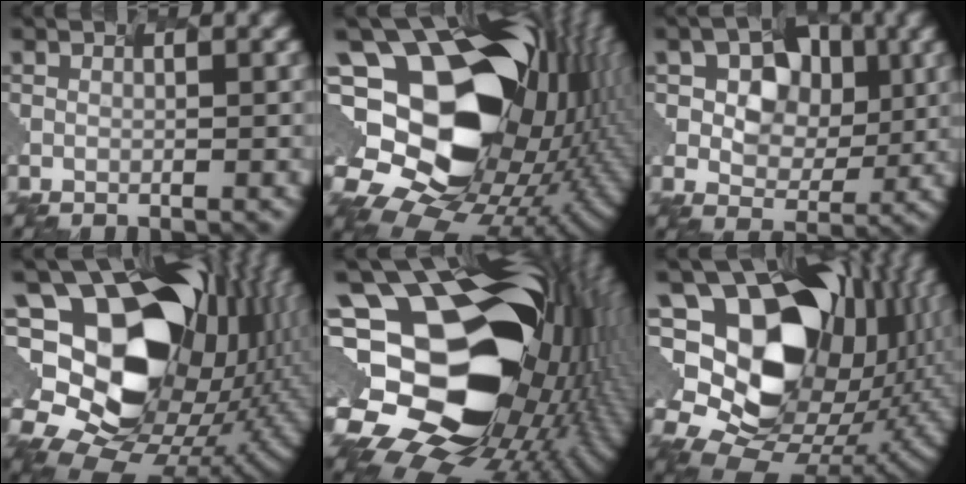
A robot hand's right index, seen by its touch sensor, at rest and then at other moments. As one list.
[{"total": 19.9, "force": [1.0, 14.7, 13.5], "torque": [-0.228, 0.021, 0.015]}, {"total": 4.9, "force": [0.5, 3.9, 2.9], "torque": [-0.055, 0.001, 0.011]}, {"total": 18.3, "force": [1.8, 13.3, 12.4], "torque": [-0.222, 0.023, 0.043]}, {"total": 20.4, "force": [-0.9, 14.5, 14.4], "torque": [-0.259, 0.018, -0.018]}, {"total": 15.6, "force": [2.5, 11.4, 10.3], "torque": [-0.189, 0.007, 0.052]}]